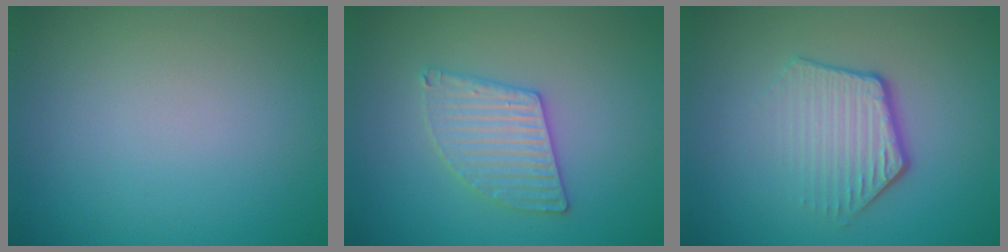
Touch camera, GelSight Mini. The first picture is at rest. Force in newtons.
{"total": 3.0, "press": 3.0, "slide": 0.2}
{"total": 4.0, "press": 3.0, "slide": 2.7}